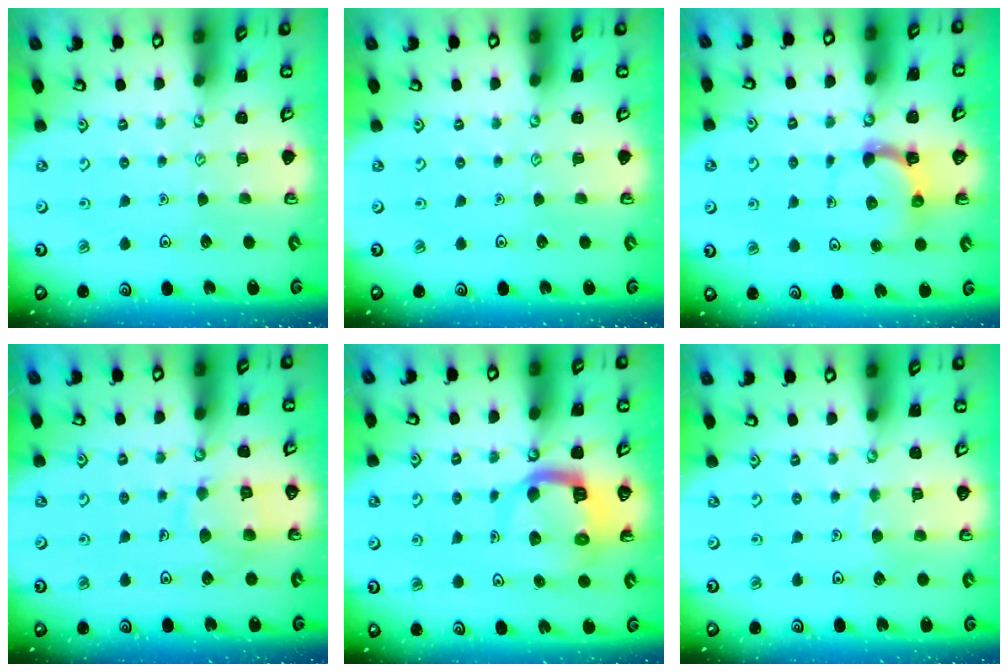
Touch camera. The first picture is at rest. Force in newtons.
{"total": 0.0}
{"total": 4.5, "press": 4.4, "slide": 0.7}
{"total": 9.7, "press": 9.6, "slide": 0.8}
{"total": 9.0, "press": 9.0, "slide": 1.1}
{"total": 3.5, "press": 3.5, "slide": 0.2}